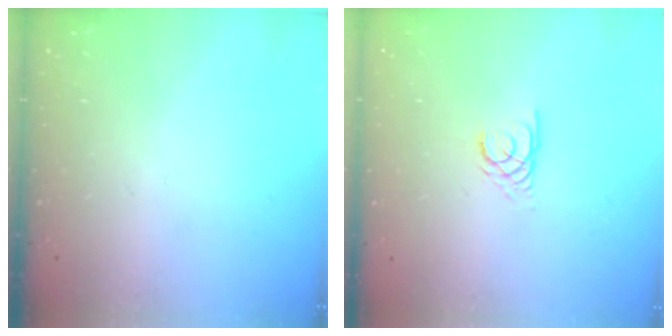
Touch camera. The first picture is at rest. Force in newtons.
{"total": 2.2, "press": 2.2, "slide": 0.3}